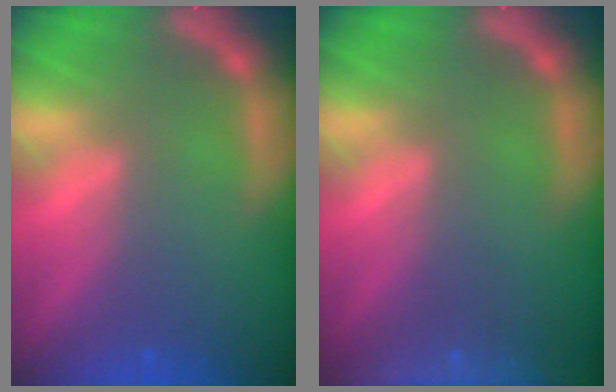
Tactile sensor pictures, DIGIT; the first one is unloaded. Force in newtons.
{"total": 10.0}